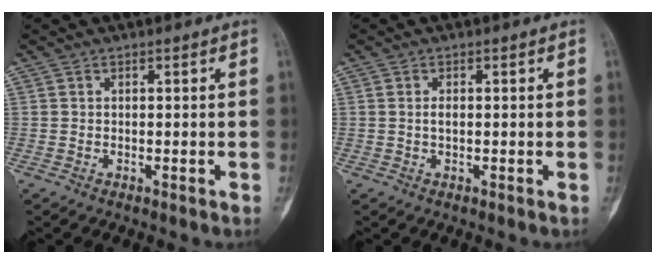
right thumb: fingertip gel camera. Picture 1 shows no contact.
{"total": 1.2, "force": [0.0, 0.6, 1.0], "torque": [-0.015, 0.001, -0.002]}